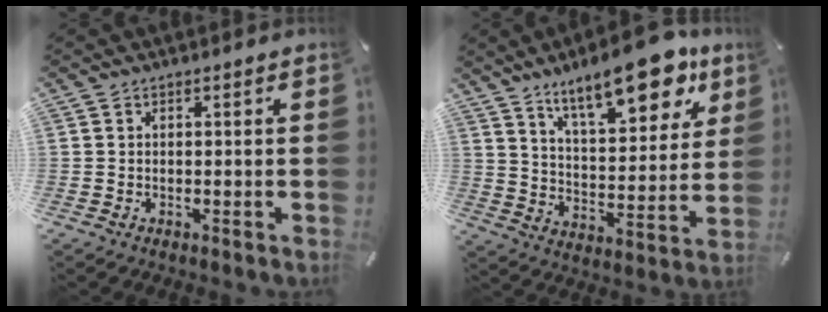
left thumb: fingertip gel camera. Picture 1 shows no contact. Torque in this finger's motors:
{"motor_torque": [2.50, 2.51, 1.39, -1.38, 0.21]}